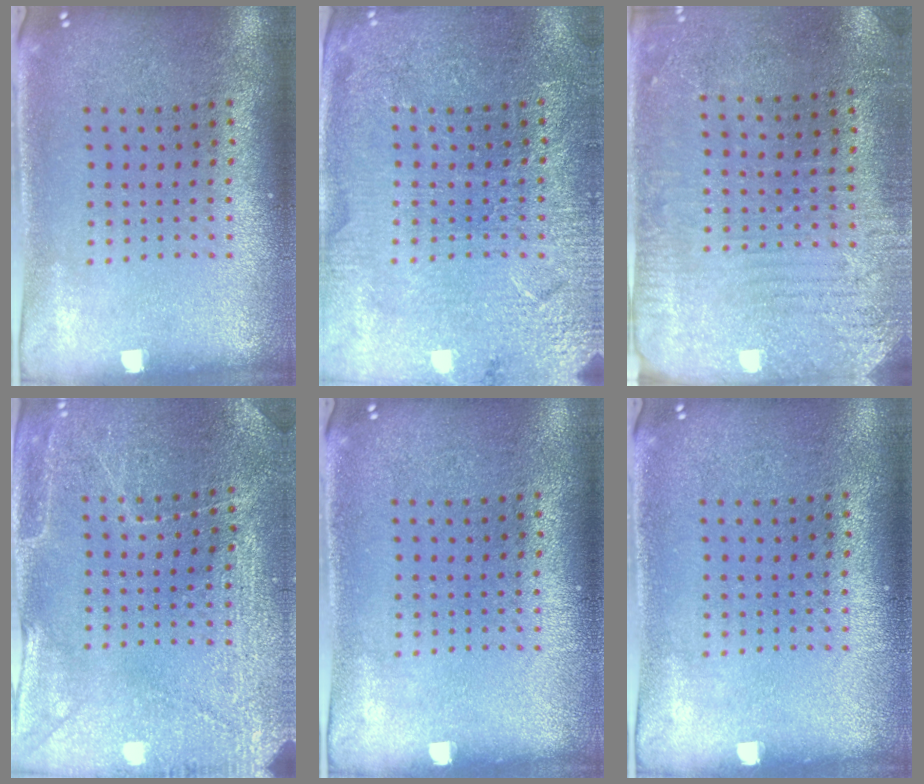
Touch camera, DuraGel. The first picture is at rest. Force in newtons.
{"total": 3.3, "press": 3.2, "slide": 0.6}
{"total": 2.8, "press": 2.6, "slide": 1.2}
{"total": 2.9, "press": 2.9, "slide": 0.2}
{"total": 0.0}
{"total": 0.0}